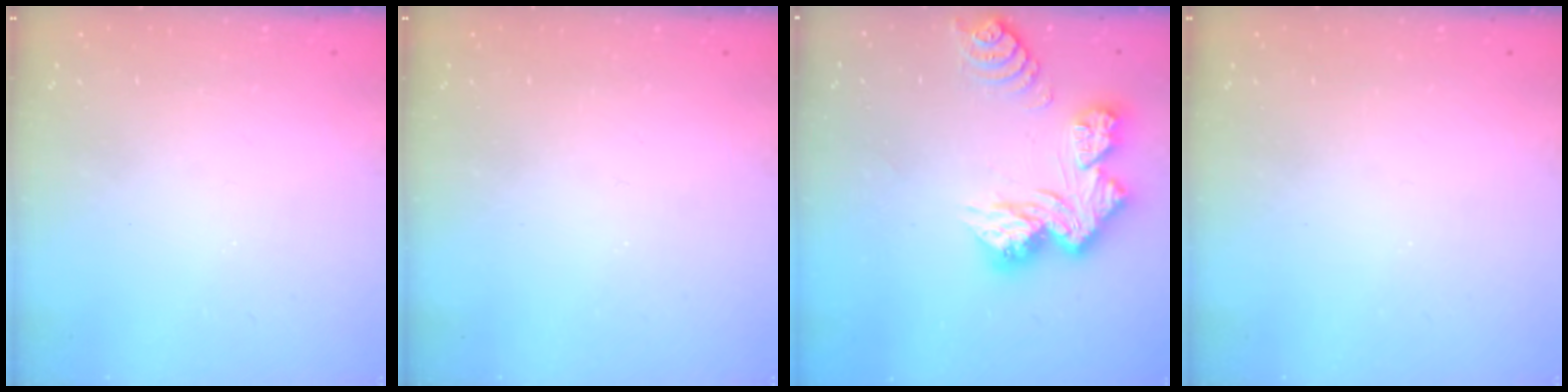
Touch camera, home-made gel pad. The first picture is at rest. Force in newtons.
{"total": 0.0}
{"total": 14.2, "press": 14.1, "slide": 1.6}
{"total": 0.0}